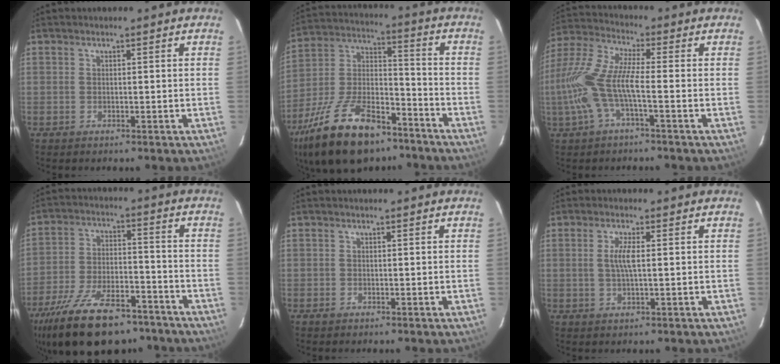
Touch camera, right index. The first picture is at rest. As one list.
[{"total": 24.1, "force": [-15.5, 11.1, 14.8], "torque": [-0.294, 0.002, -0.255]}, {"total": 13.3, "force": [-3.3, 2.7, 12.5], "torque": [-0.259, -0.005, -0.066]}, {"total": 22.9, "force": [-16.8, 9.7, 12.1], "torque": [-0.247, -0.022, -0.258]}, {"total": 1.0, "force": [-0.4, 1.0, -0.1], "torque": [0.001, 0.003, -0.003]}, {"total": 3.5, "force": [0.4, 0.4, 3.4], "torque": [-0.067, -0.001, 0.008]}]